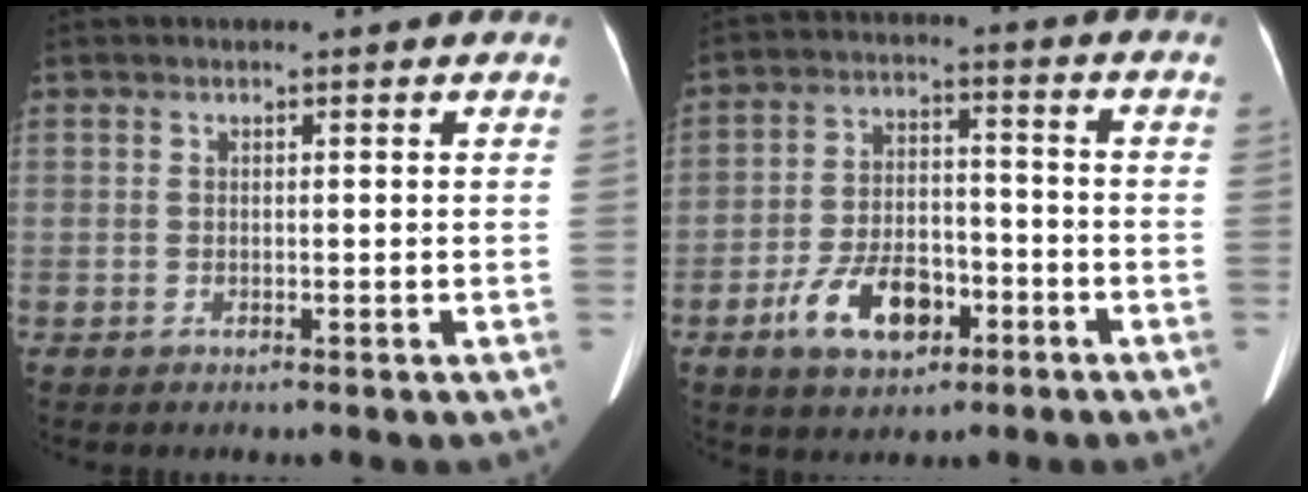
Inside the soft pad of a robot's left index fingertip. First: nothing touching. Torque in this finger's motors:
{"motor_torque": [0.28, 0.19, 0.18, 0.11]}